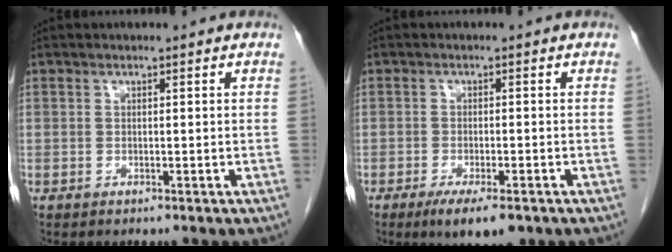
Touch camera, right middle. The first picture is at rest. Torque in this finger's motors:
{"motor_torque": [0.84, -0.67, 0.11, 0.08]}